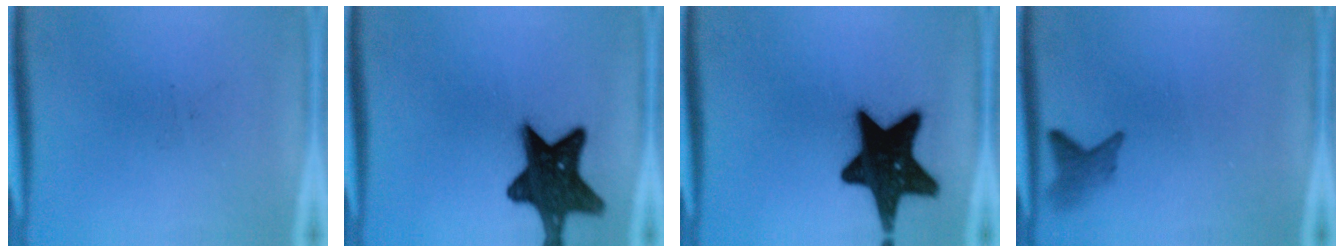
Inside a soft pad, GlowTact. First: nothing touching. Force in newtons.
{"total": 15.0}
{"total": 19.4}
{"total": 2.4}